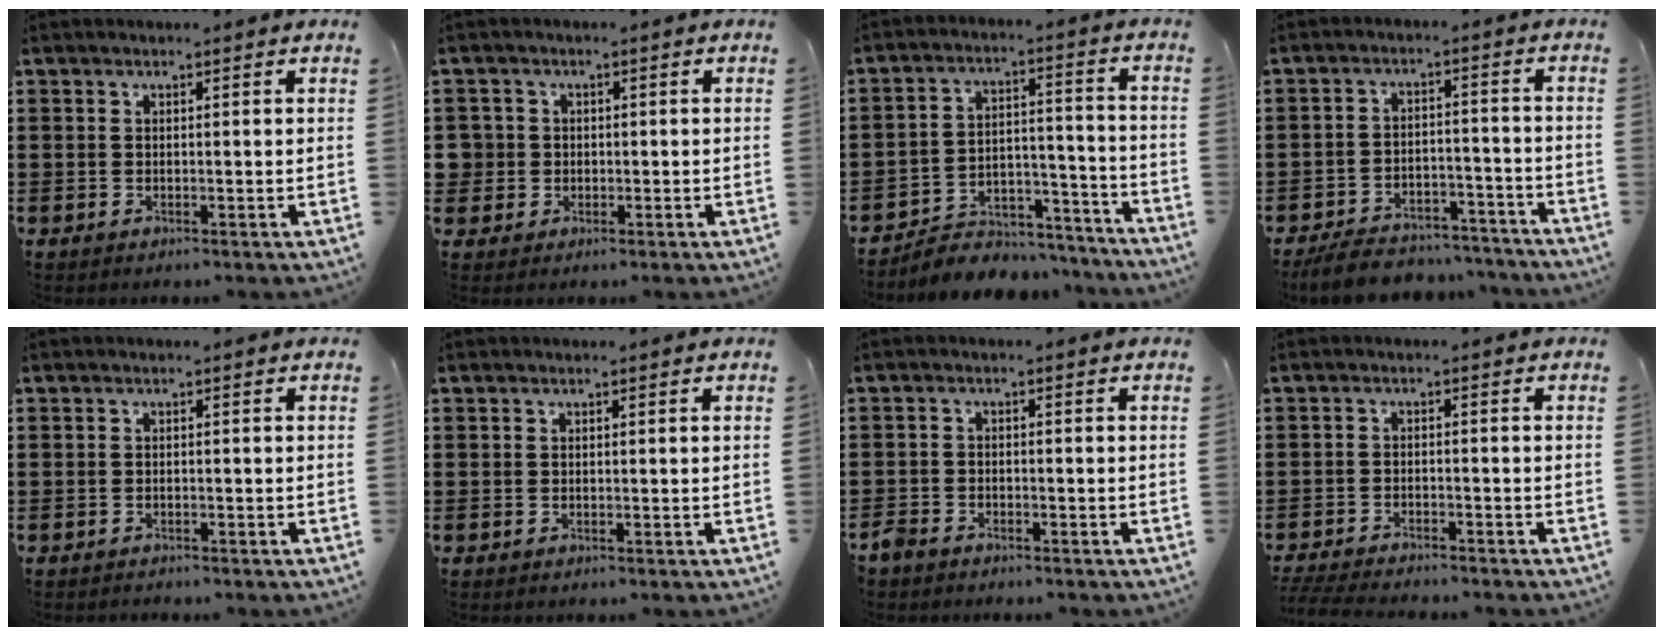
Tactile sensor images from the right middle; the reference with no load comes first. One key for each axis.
{"total": 3.2, "fx": -0.1, "fy": 3.1, "fz": 0.5, "tx": -0.032, "ty": 0.007, "tz": -0.008}
{"total": 6.1, "fx": -5.8, "fy": 1.9, "fz": 0.4, "tx": -0.005, "ty": 0.022, "tz": -0.116}
{"total": 6.2, "fx": -6.0, "fy": 1.2, "fz": 1.0, "tx": -0.024, "ty": 0.015, "tz": -0.120}
{"total": 0.6, "fx": -0.5, "fy": 0.1, "fz": 0.0, "tx": -0.002, "ty": 0.000, "tz": -0.012}
{"total": 0.0}
{"total": 2.3, "fx": -2.1, "fy": 0.9, "fz": 0.2, "tx": -0.024, "ty": -0.002, "tz": -0.051}
{"total": 3.3, "fx": -3.3, "fy": 0.2, "fz": 0.4, "tx": -0.024, "ty": -0.005, "tz": -0.073}